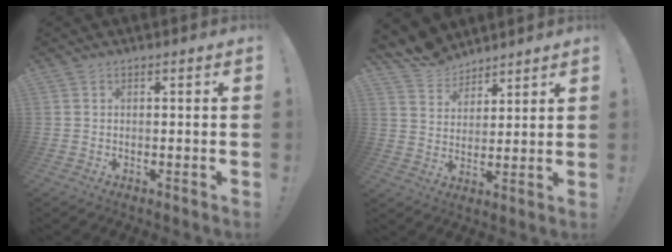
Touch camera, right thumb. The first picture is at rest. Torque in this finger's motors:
{"motor_torque": [-0.97, 1.05, -0.60, 0.84, 0.05]}